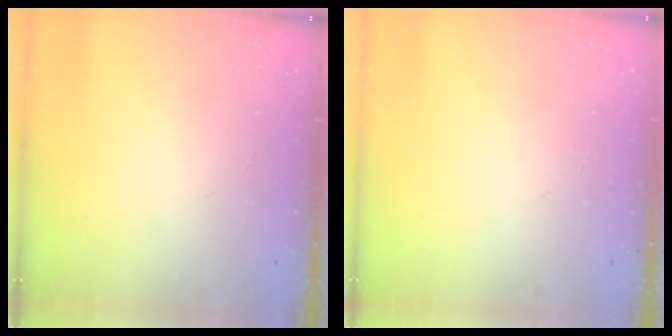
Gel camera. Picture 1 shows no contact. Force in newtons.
{"total": 0.0}